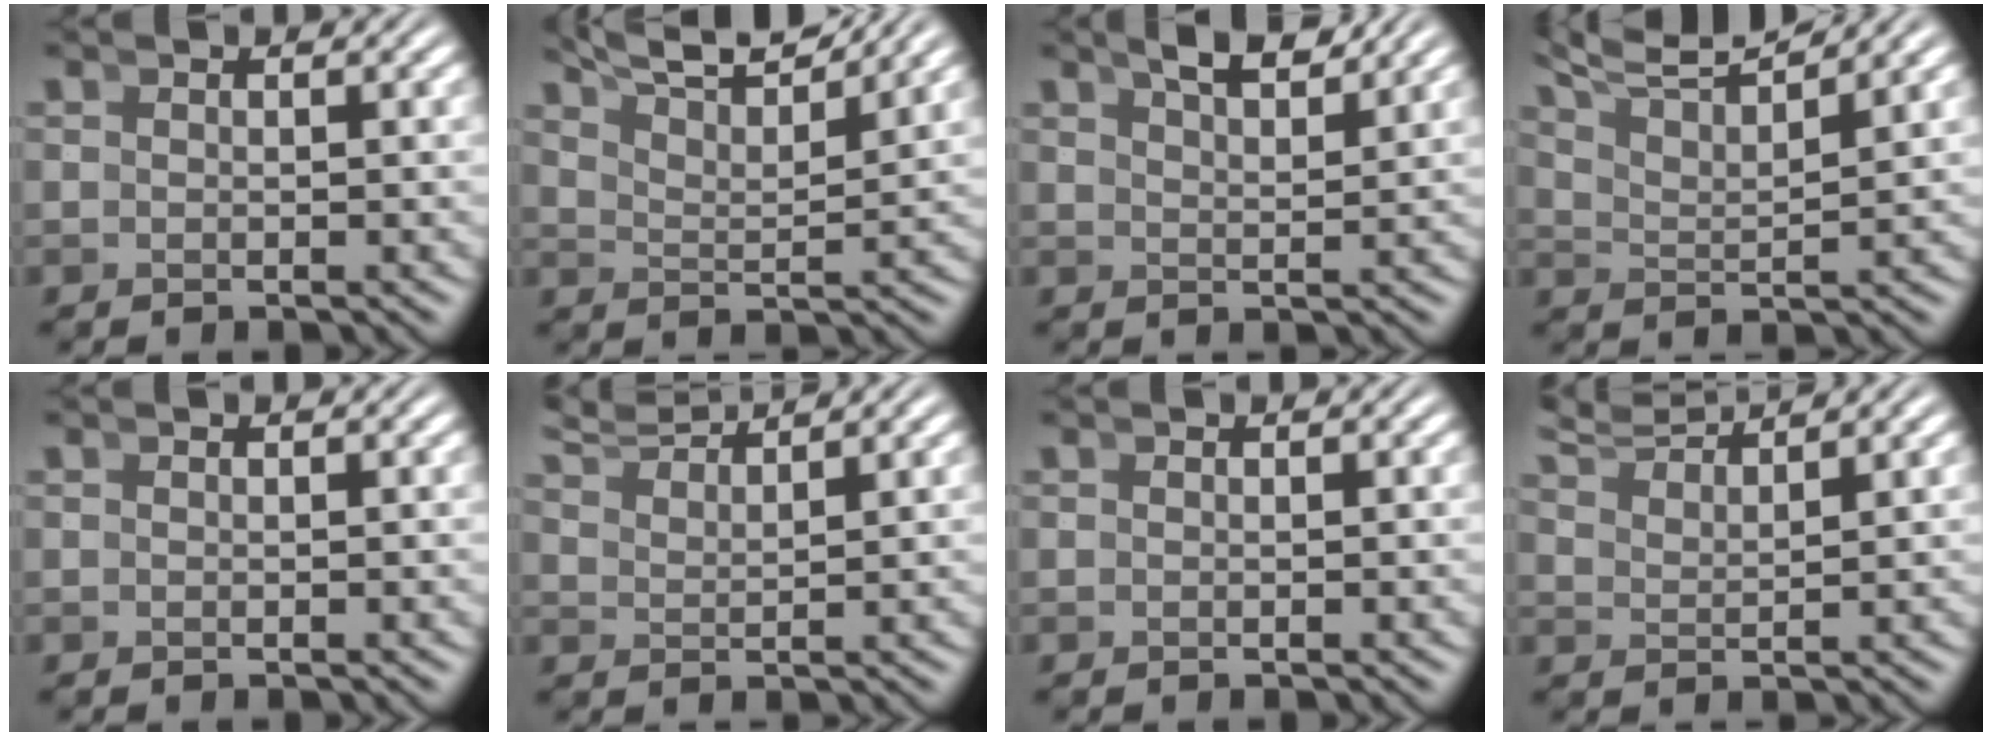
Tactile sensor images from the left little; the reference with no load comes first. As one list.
[{"total": 7.7, "force": [7.1, 0.8, 3.0], "torque": [-0.054, 0.016, 0.112]}, {"total": 3.7, "force": [3.2, -0.2, 1.8], "torque": [-0.015, 0.002, 0.058]}, {"total": 6.7, "force": [5.8, 1.5, 3.1], "torque": [-0.060, 0.015, 0.092]}, {"total": 0.0}, {"total": 4.7, "force": [4.5, -0.2, 1.1], "torque": [-0.015, 0.013, 0.082]}, {"total": 0.0}, {"total": 5.1, "force": [4.9, 0.1, 1.4], "torque": [-0.021, 0.015, 0.087]}]